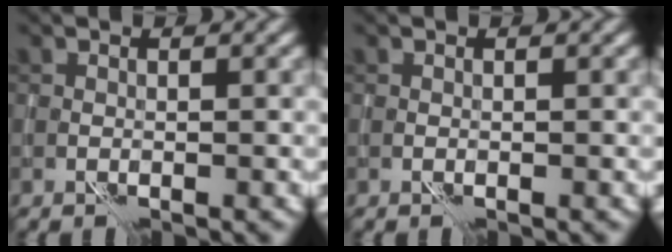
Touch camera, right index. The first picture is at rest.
{"total": 0.0}